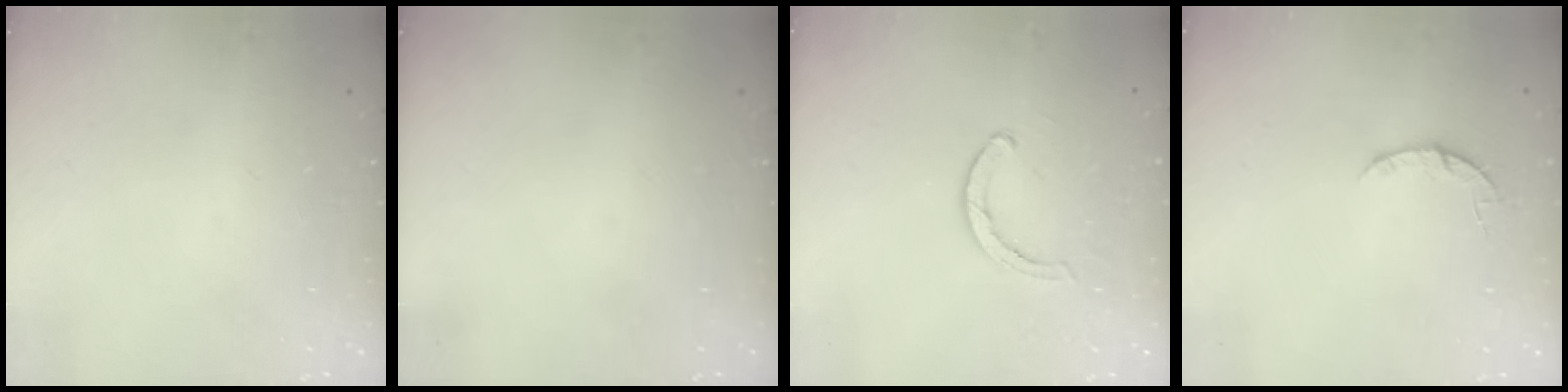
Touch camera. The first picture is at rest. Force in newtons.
{"total": 0.0}
{"total": 2.8, "press": 2.8, "slide": 0.2}
{"total": 3.5, "press": 3.4, "slide": 0.4}